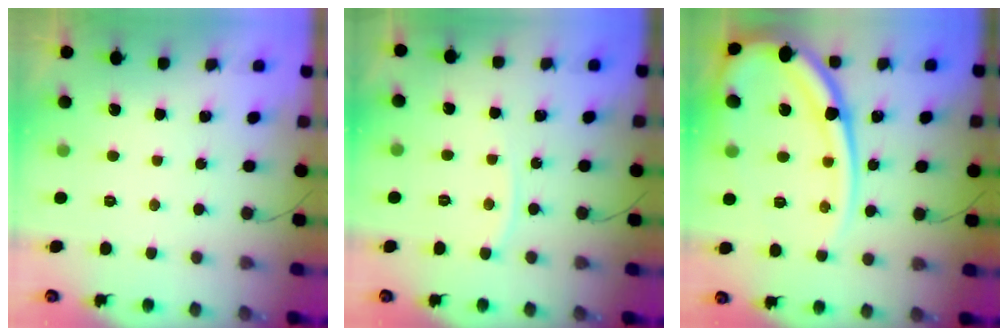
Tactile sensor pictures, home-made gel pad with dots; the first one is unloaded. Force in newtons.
{"total": 4.6, "press": 4.5, "slide": 0.6}
{"total": 19.4, "press": 19.3, "slide": 2.0}